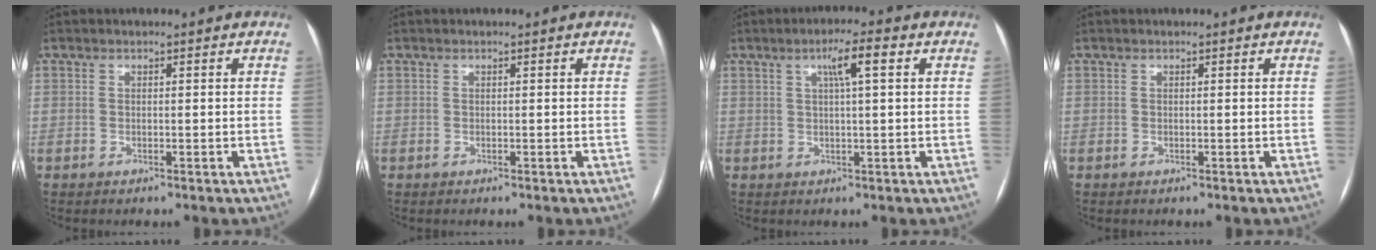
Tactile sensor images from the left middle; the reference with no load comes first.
{"total": 0.0}
{"total": 4.7, "force": [1.7, 0.2, 4.3], "torque": [-0.075, 0.009, 0.028]}
{"total": 0.0}